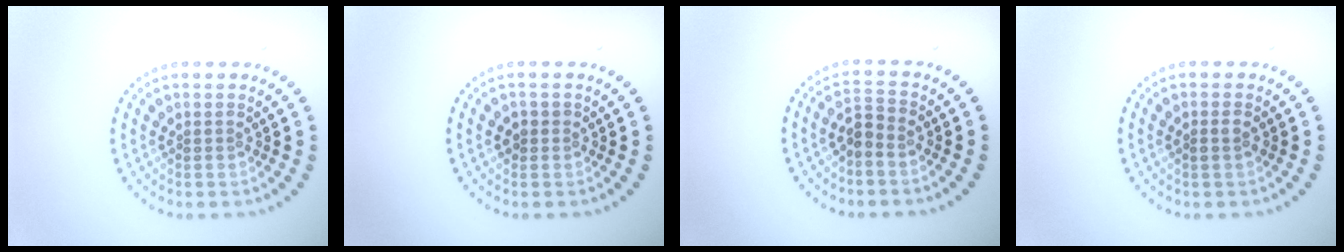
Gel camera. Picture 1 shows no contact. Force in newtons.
{"total": 1.1, "press": 1.0, "slide": 0.5}
{"total": 1.7, "press": 1.4, "slide": 0.9}
{"total": 0.8, "press": 0.8, "slide": 0.1}